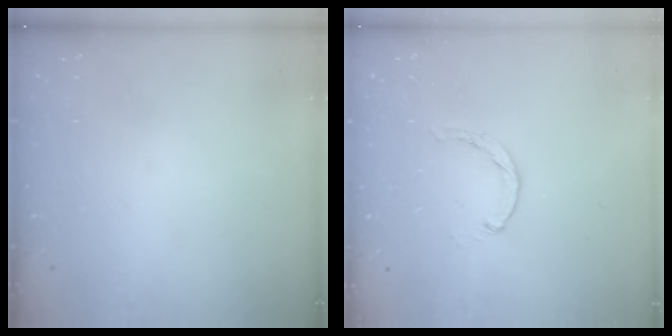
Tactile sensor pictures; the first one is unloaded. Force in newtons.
{"total": 0.7, "press": 0.7, "slide": 0.2}